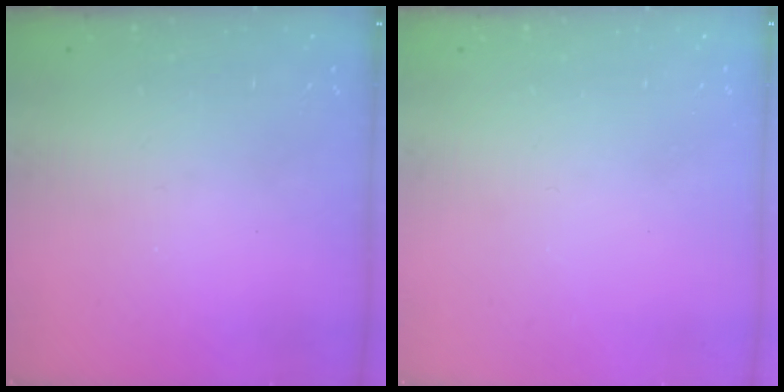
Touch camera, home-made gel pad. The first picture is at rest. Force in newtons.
{"total": 0.0}